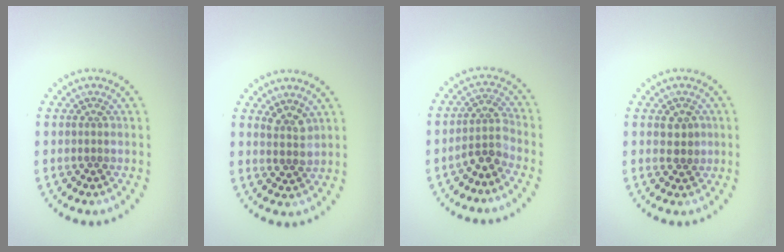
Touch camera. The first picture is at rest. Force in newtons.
{"total": 1.8, "press": 1.4, "slide": 1.1}
{"total": 2.5, "press": 1.9, "slide": 1.7}
{"total": 1.9, "press": 1.7, "slide": 0.7}